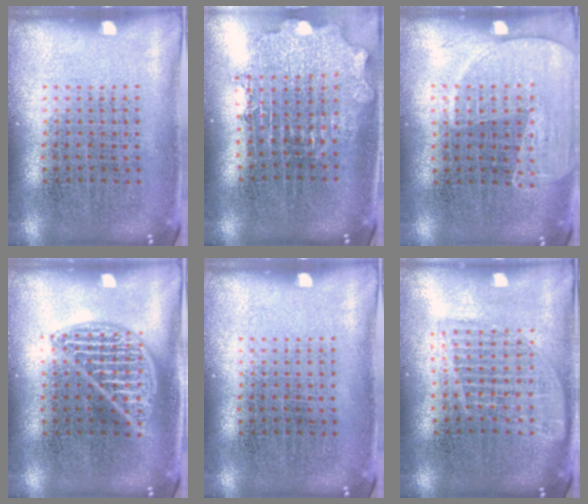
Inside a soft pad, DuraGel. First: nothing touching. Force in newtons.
{"total": 1.9, "press": 1.5, "slide": 1.1}
{"total": 1.6, "press": 1.4, "slide": 0.8}
{"total": 2.3, "press": 2.2, "slide": 0.3}
{"total": 0.0}
{"total": 1.6, "press": 1.5, "slide": 0.7}